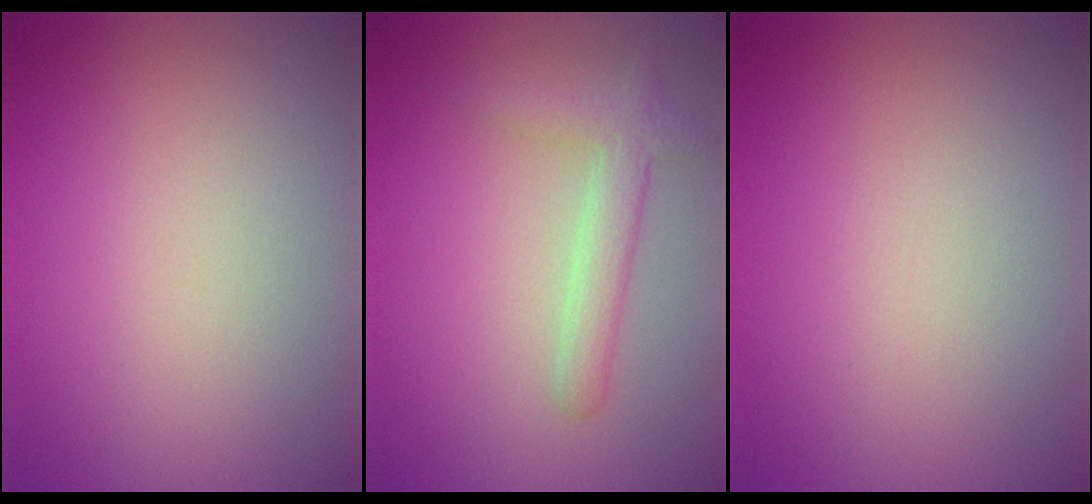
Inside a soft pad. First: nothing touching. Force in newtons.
{"total": 2.6, "press": 2.6, "slide": 0.2}
{"total": 0.0}